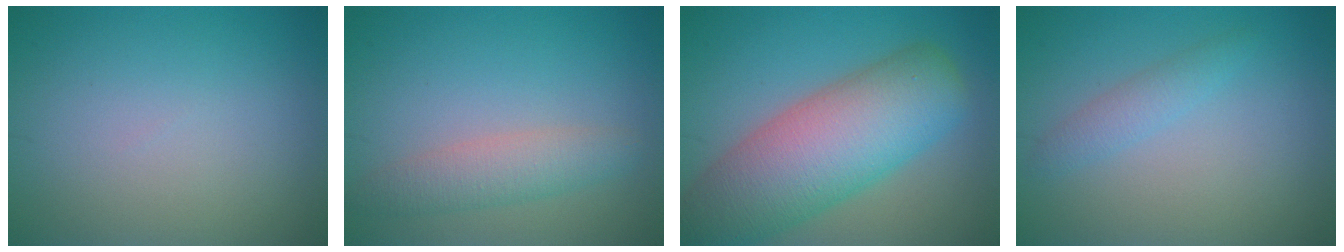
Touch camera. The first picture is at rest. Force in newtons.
{"total": 3.0, "press": 3.0, "slide": 0.1}
{"total": 10.8, "press": 10.8, "slide": 0.5}
{"total": 1.7, "press": 1.7, "slide": 0.1}